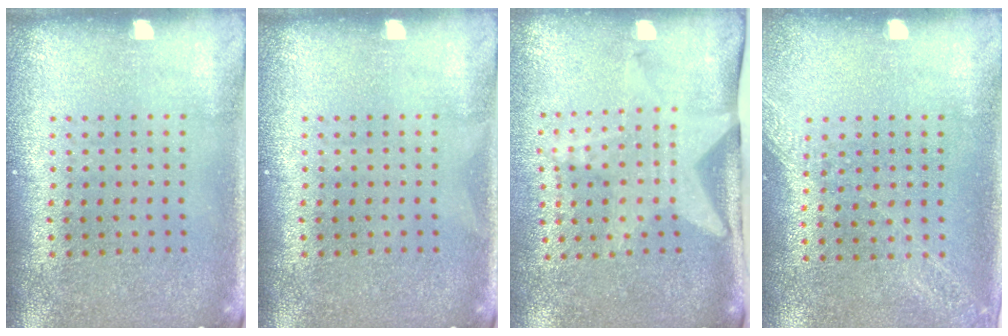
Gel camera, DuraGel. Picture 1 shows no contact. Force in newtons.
{"total": 0.0}
{"total": 2.0, "press": 1.5, "slide": 1.3}
{"total": 1.1, "press": 1.1, "slide": 0.2}